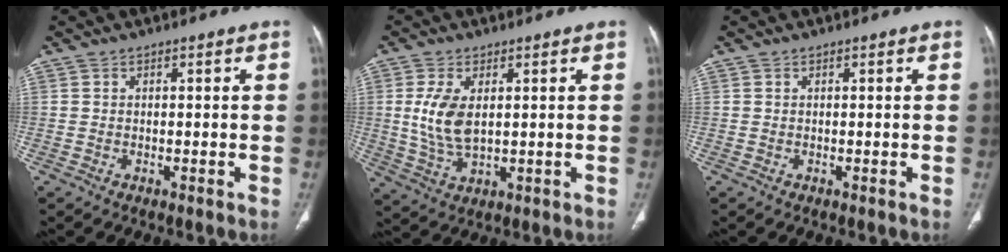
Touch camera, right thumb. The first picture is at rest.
{"total": 8.0, "force": [1.4, 4.2, 6.7], "torque": [-0.138, -0.013, 0.037]}
{"total": 0.0}